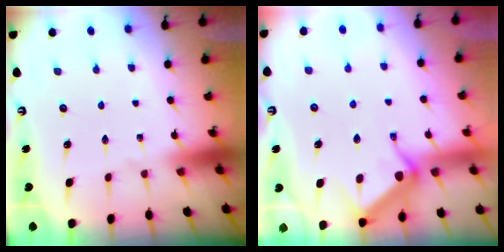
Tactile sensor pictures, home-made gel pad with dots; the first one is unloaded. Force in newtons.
{"total": 9.3, "press": 9.3, "slide": 0.4}